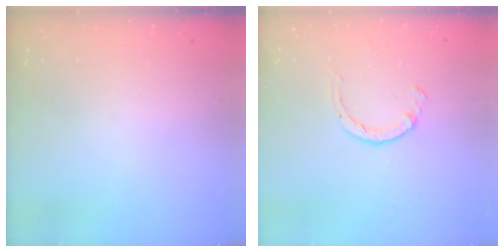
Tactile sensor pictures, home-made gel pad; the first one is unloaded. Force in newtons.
{"total": 2.6, "press": 2.6, "slide": 0.4}